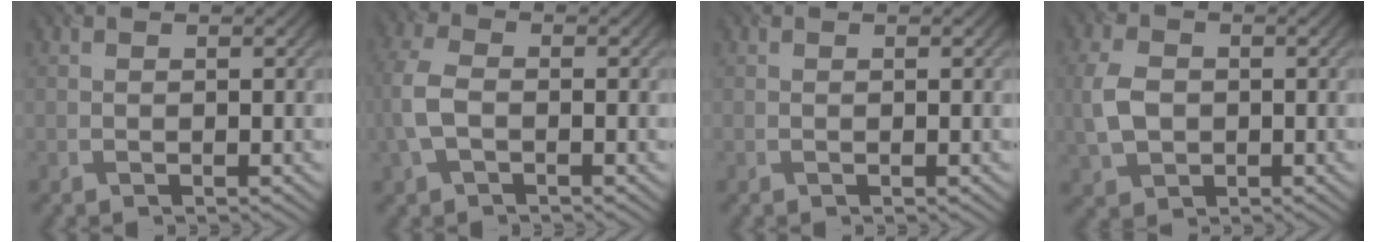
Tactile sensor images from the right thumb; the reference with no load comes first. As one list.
[{"total": 5.0, "force": [-0.9, 3.0, 3.9], "torque": [-0.116, 0.004, -0.024]}, {"total": 0.0}, {"total": 5.4, "force": [-0.3, 3.9, 3.7], "torque": [-0.099, 0.001, -0.008]}]